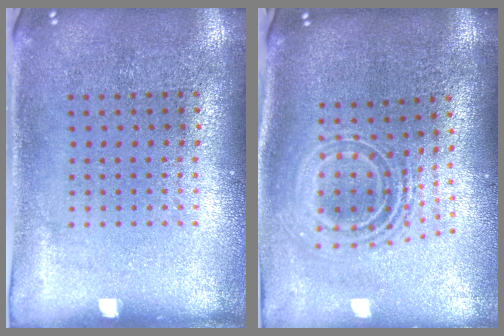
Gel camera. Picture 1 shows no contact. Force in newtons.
{"total": 2.2, "press": 1.5, "slide": 1.5}